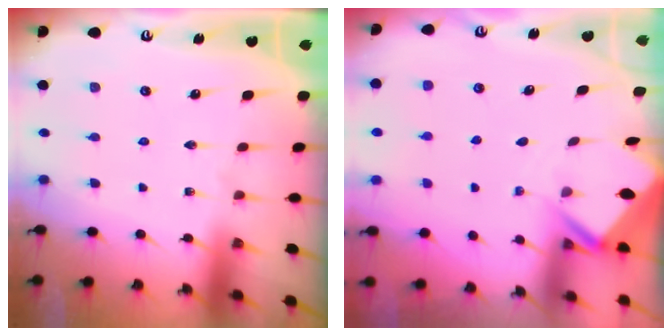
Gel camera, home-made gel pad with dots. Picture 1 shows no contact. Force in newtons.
{"total": 2.4, "press": 2.4, "slide": 0.1}